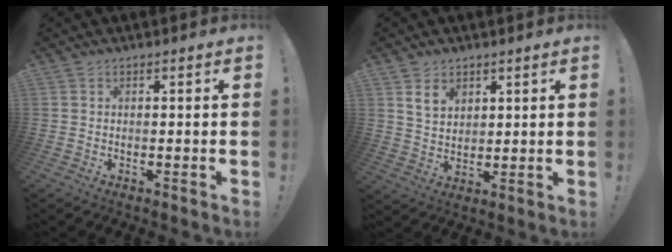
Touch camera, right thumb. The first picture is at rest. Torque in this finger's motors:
{"motor_torque": [-0.01, 0.36, 0.10, 0.11, 0.06]}